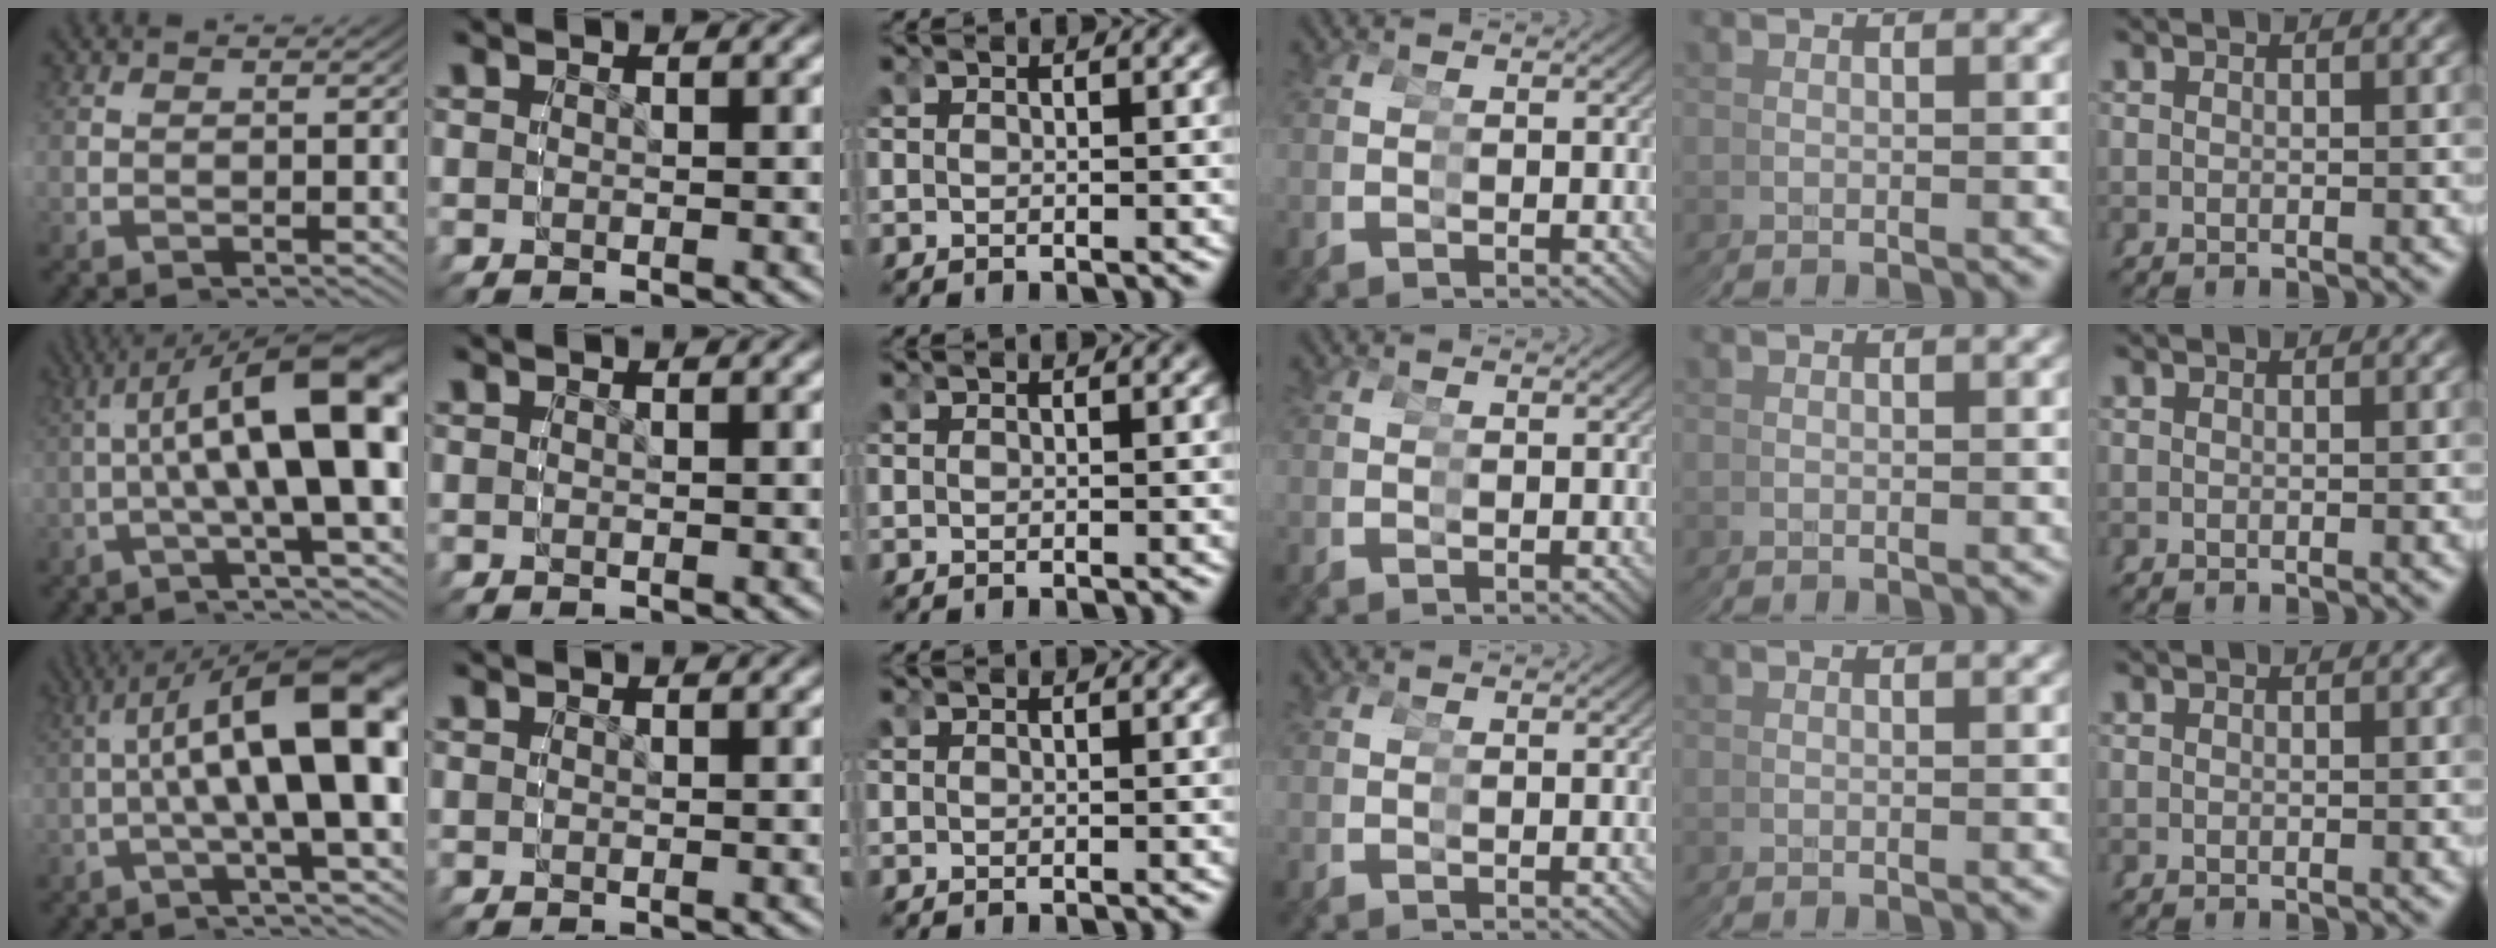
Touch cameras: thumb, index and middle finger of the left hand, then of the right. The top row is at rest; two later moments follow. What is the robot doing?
{"motion": "grasp_and_lifting", "object": "cubes"}